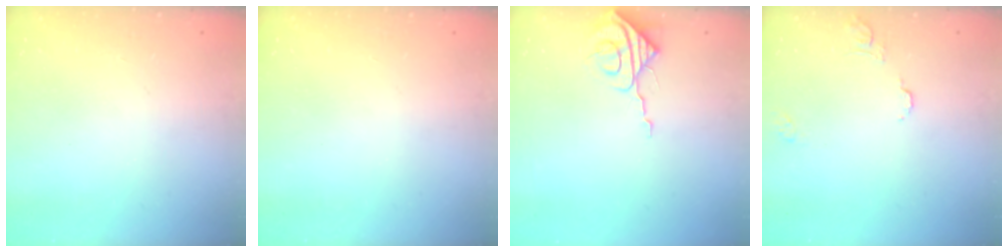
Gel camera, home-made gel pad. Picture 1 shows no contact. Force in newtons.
{"total": 0.0}
{"total": 8.7, "press": 8.7, "slide": 0.4}
{"total": 7.4, "press": 7.4, "slide": 0.6}